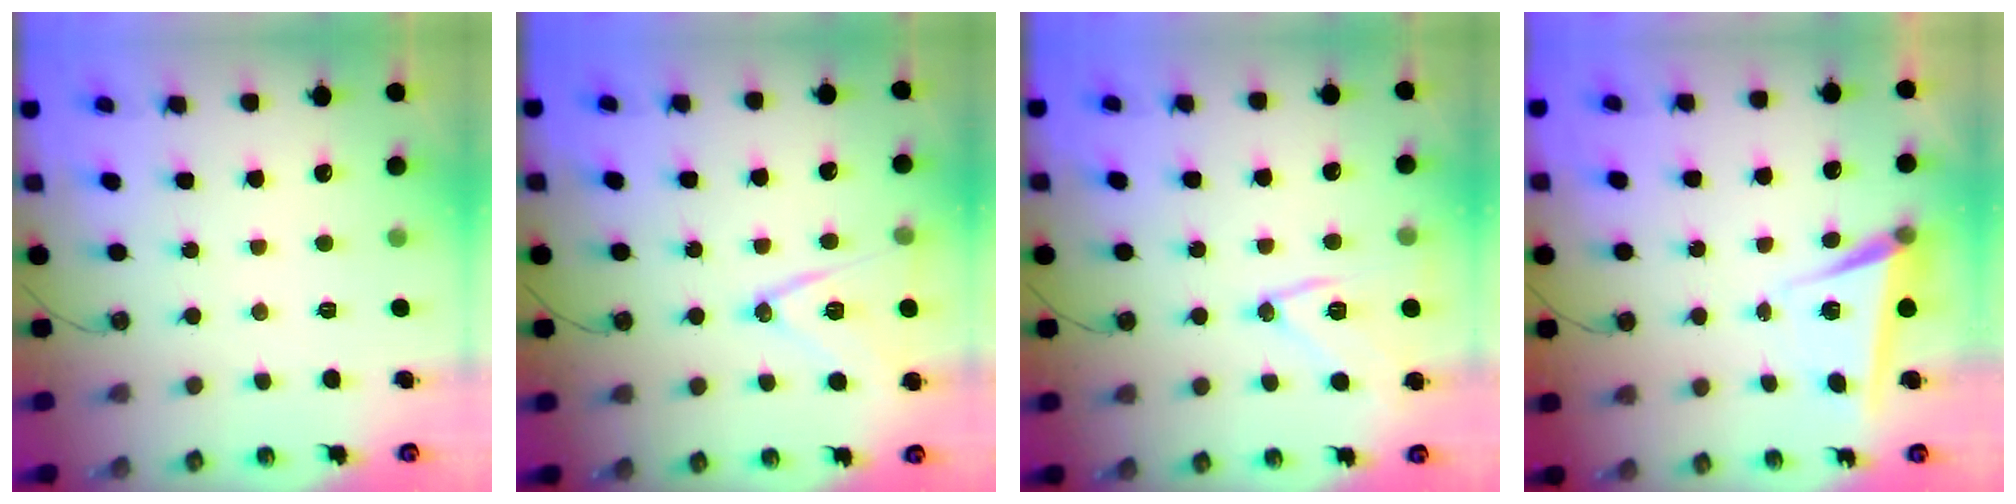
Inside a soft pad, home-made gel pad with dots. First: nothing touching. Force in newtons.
{"total": 14.1, "press": 13.7, "slide": 3.3}
{"total": 13.3, "press": 13.3, "slide": 0.4}
{"total": 6.8, "press": 5.8, "slide": 3.7}